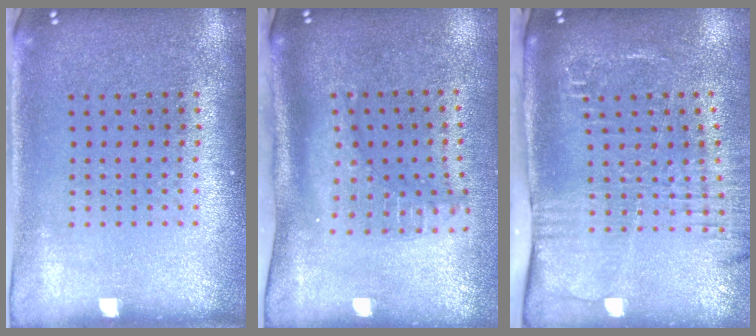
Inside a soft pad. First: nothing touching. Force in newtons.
{"total": 2.2, "press": 1.6, "slide": 1.5}
{"total": 2.7, "press": 2.1, "slide": 1.6}